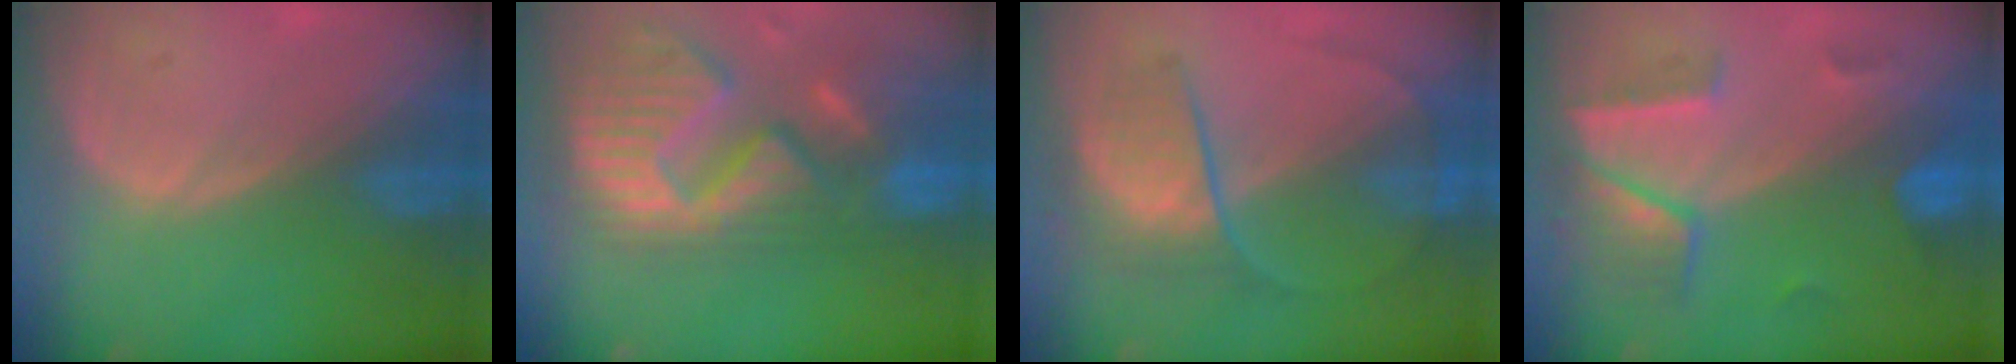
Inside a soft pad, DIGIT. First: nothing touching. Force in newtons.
{"total": 14.4, "press": 12.0, "slide": 8.0}
{"total": 6.7, "press": 6.6, "slide": 1.5}
{"total": 7.2, "press": 6.4, "slide": 3.4}